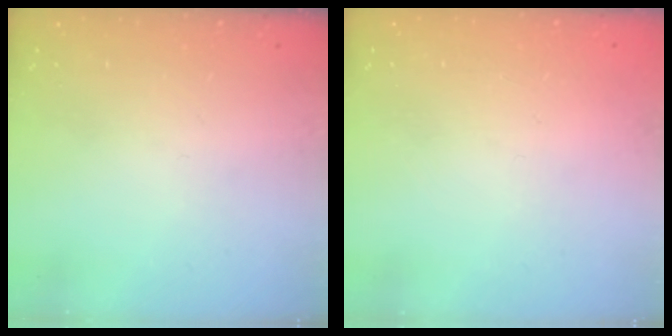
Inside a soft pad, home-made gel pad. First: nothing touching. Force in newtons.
{"total": 2.3, "press": 2.3, "slide": 0.1}